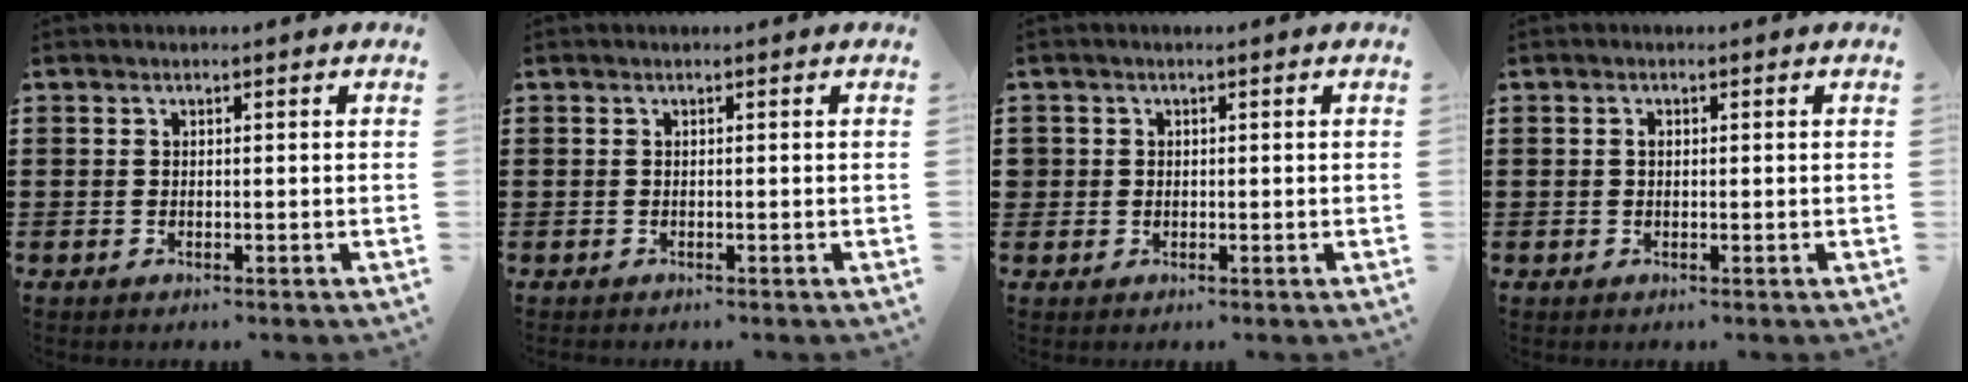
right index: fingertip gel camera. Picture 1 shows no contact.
{"total": 0.0}
{"total": 1.2, "force": [0.2, 1.2, 0.1], "torque": [-0.007, 0.006, 0.002]}
{"total": 0.7, "force": [0.1, 0.5, 0.6], "torque": [-0.013, 0.000, 0.002]}